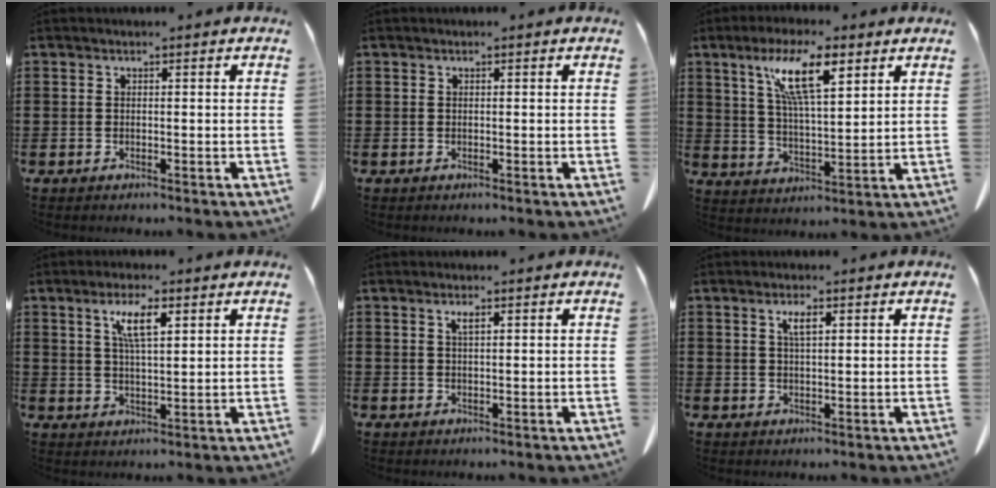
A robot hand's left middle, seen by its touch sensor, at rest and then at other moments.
{"total": 0.0}
{"total": 10.4, "force": [6.1, 2.6, 8.0], "torque": [-0.169, -0.001, 0.105]}
{"total": 5.8, "force": [2.8, 1.5, 4.8], "torque": [-0.104, 0.009, 0.046]}
{"total": 1.5, "force": [0.8, 0.3, 1.3], "torque": [-0.028, 0.000, 0.014]}
{"total": 2.7, "force": [1.2, 0.7, 2.3], "torque": [-0.041, 0.001, 0.017]}